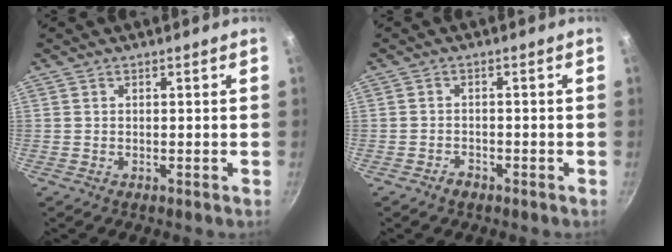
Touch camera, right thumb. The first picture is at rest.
{"total": 2.0, "force": [-1.4, 1.2, 0.7], "torque": [-0.007, 0.017, -0.023]}